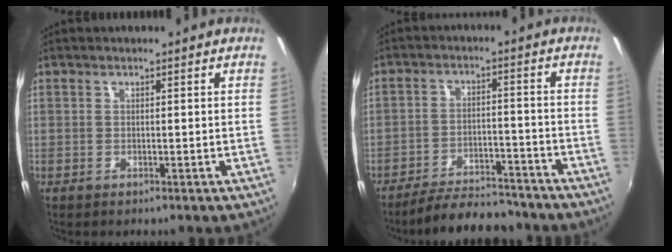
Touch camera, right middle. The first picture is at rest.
{"total": 12.1, "force": [-10.9, 3.1, 4.2], "torque": [-0.098, 0.003, -0.156]}